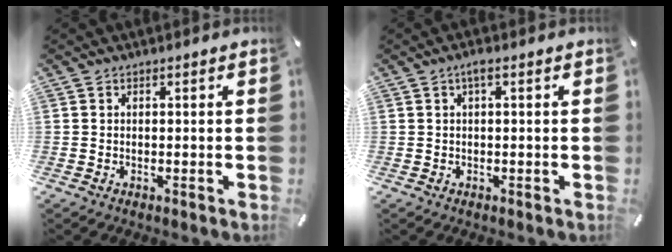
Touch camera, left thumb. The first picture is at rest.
{"total": 1.8, "force": [0.3, 0.3, 1.8], "torque": [-0.032, 0.001, 0.004]}